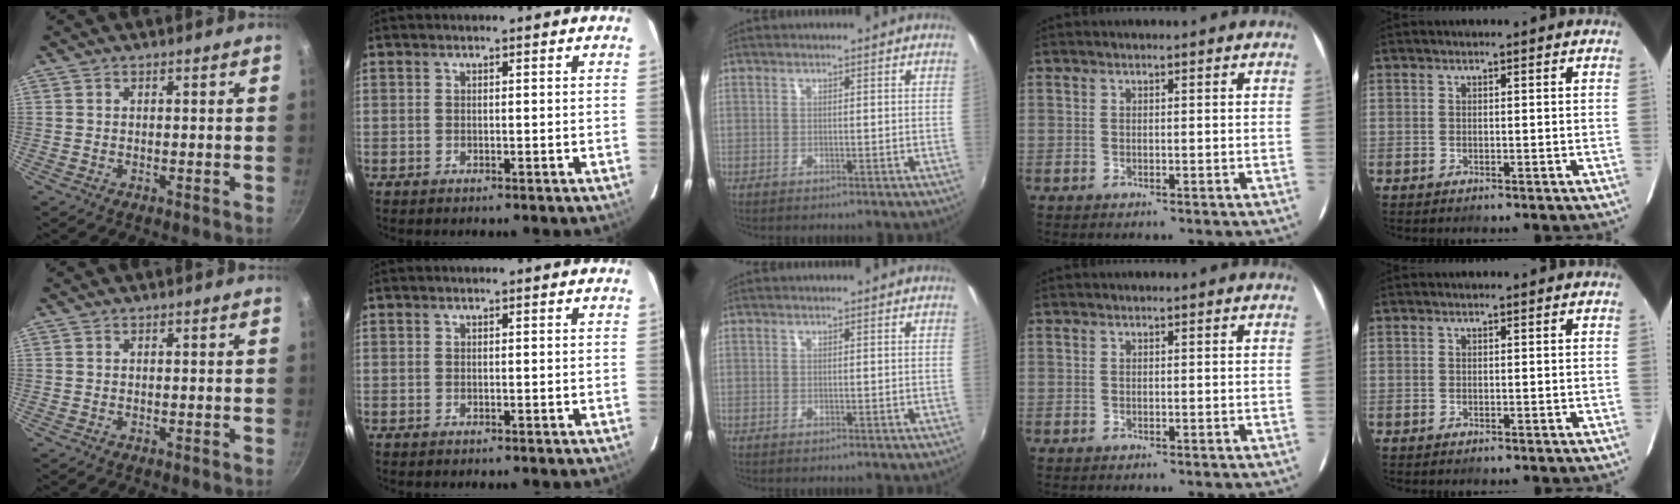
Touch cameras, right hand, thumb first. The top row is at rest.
{}